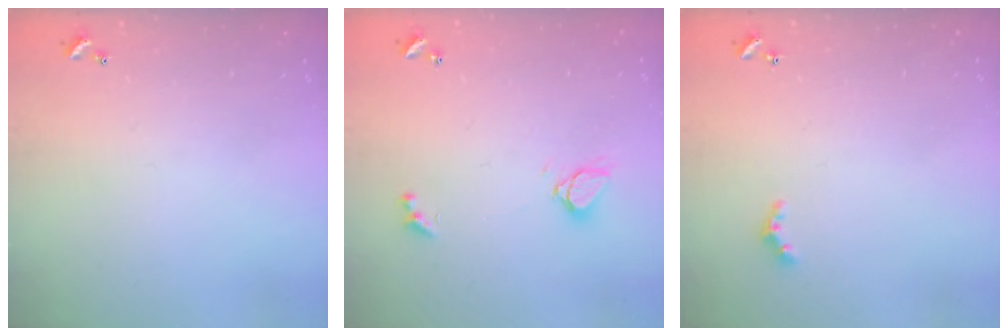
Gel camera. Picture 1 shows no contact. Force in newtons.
{"total": 2.1, "press": 2.0, "slide": 0.5}
{"total": 3.6, "press": 3.6, "slide": 0.6}